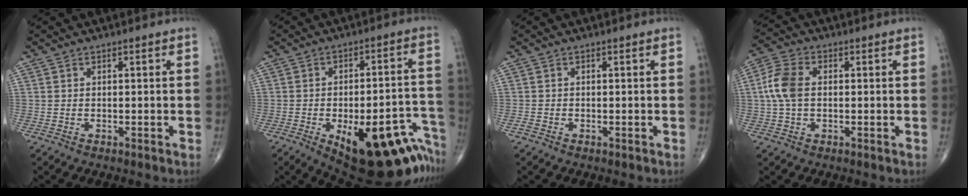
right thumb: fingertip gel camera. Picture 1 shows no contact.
{"total": 25.6, "force": [-13.5, 10.2, 19.2], "torque": [-0.153, 0.068, -0.166]}
{"total": 0.6, "force": [-0.5, 0.3, 0.3], "torque": [-0.009, -0.003, -0.011]}
{"total": 7.4, "force": [0.5, 4.6, 5.7], "torque": [-0.132, 0.018, 0.003]}